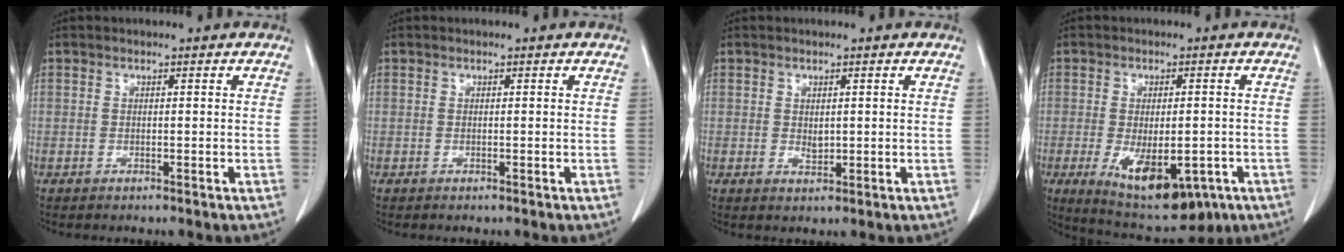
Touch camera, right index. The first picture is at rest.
{"total": 0.0}
{"total": 1.6, "force": [0.3, 1.0, 1.2], "torque": [-0.015, -0.002, 0.011]}
{"total": 13.5, "force": [-5.6, 5.9, 10.7], "torque": [-0.172, -0.016, -0.073]}